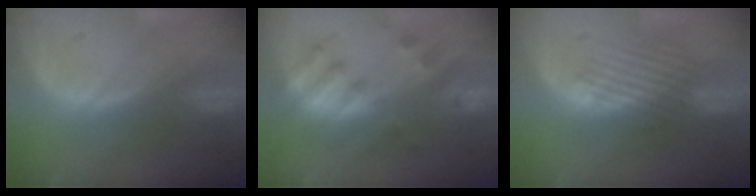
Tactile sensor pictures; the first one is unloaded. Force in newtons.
{"total": 7.4, "press": 7.3, "slide": 1.1}
{"total": 4.8, "press": 4.4, "slide": 1.9}